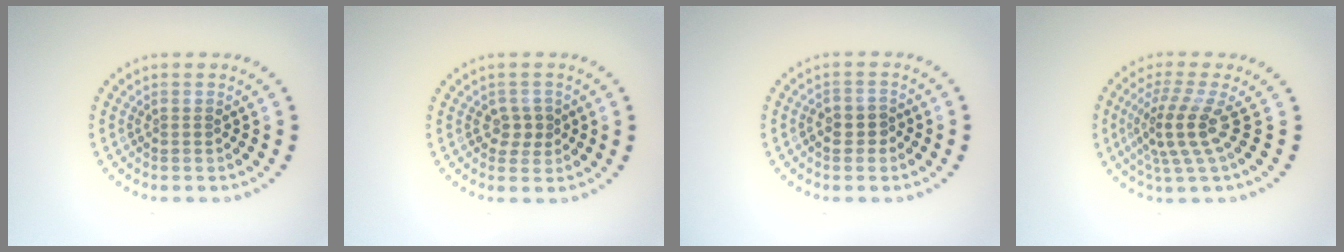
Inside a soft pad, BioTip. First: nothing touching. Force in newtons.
{"total": 1.9, "press": 1.8, "slide": 0.6}
{"total": 1.6, "press": 1.4, "slide": 0.8}
{"total": 3.7, "press": 2.6, "slide": 2.6}